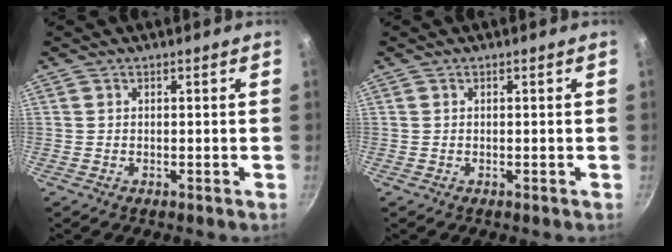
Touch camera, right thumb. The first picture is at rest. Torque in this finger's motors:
{"motor_torque": [-0.05, 0.05, 0.00, 0.00, 0.04]}